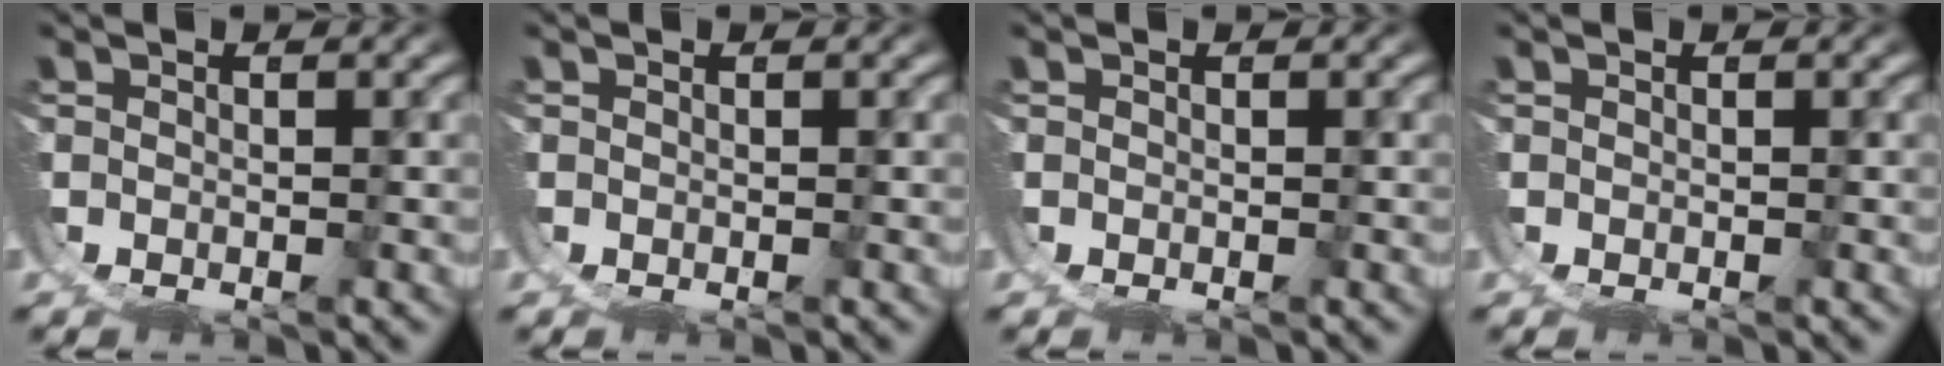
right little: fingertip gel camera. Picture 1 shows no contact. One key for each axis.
{"total": 0.0}
{"total": 0.0}
{"total": 0.0}